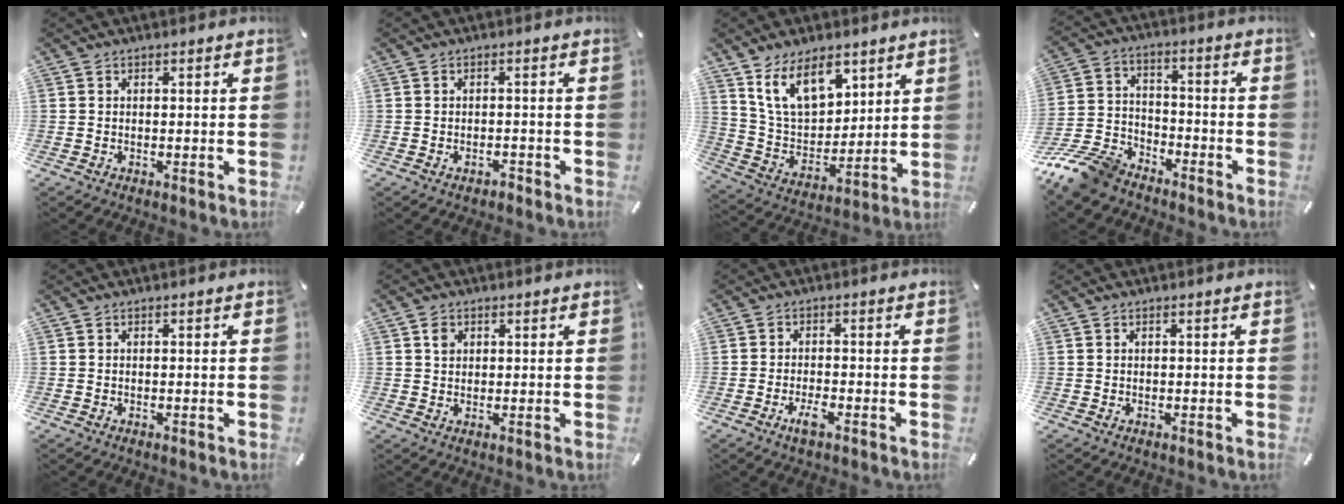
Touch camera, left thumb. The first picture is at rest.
{"total": 1.4, "force": [-1.1, 0.7, 0.4], "torque": [-0.009, 0.004, -0.023]}
{"total": 14.1, "force": [8.8, 8.3, 7.1], "torque": [-0.145, -0.037, 0.168]}
{"total": 13.4, "force": [-11.2, 5.6, 4.9], "torque": [-0.098, 0.064, -0.210]}
{"total": 0.0}
{"total": 2.2, "force": [0.8, 1.8, 0.9], "torque": [-0.003, -0.002, 0.011]}
{"total": 3.2, "force": [-2.0, 1.0, 2.3], "torque": [-0.049, 0.005, -0.039]}
{"total": 0.0}